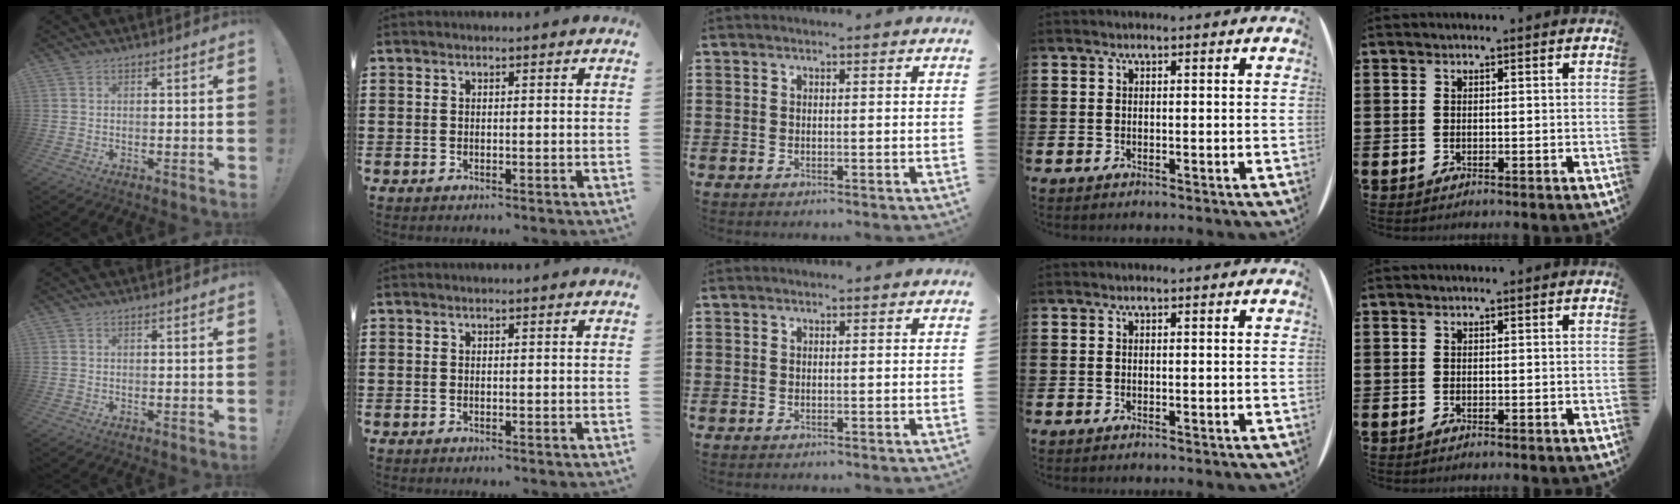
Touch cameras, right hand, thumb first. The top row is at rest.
{}